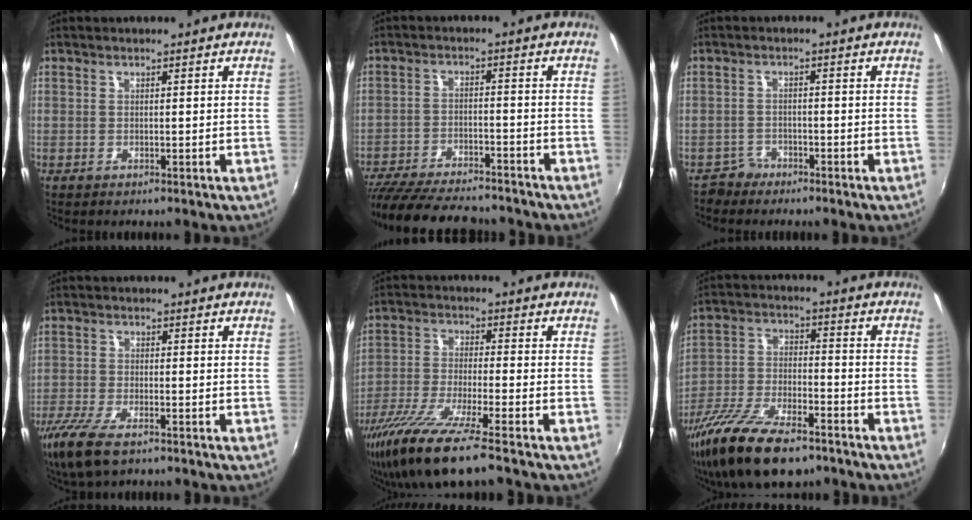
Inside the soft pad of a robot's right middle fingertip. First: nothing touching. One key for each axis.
{"total": 19.5, "fx": -16.8, "fy": 5.0, "fz": 8.7, "tx": -0.182, "ty": -0.027, "tz": -0.255}
{"total": 2.7, "fx": -2.2, "fy": 1.5, "fz": -0.5, "tx": 0.007, "ty": 0.007, "tz": -0.042}
{"total": 10.1, "fx": -6.8, "fy": 3.3, "fz": 6.6, "tx": -0.162, "ty": -0.035, "tz": -0.131}
{"total": 15.5, "fx": -11.3, "fy": 1.1, "fz": 10.5, "tx": -0.217, "ty": -0.050, "tz": -0.206}
{"total": 18.0, "fx": -12.5, "fy": 6.5, "fz": 11.2, "tx": -0.234, "ty": -0.038, "tz": -0.222}